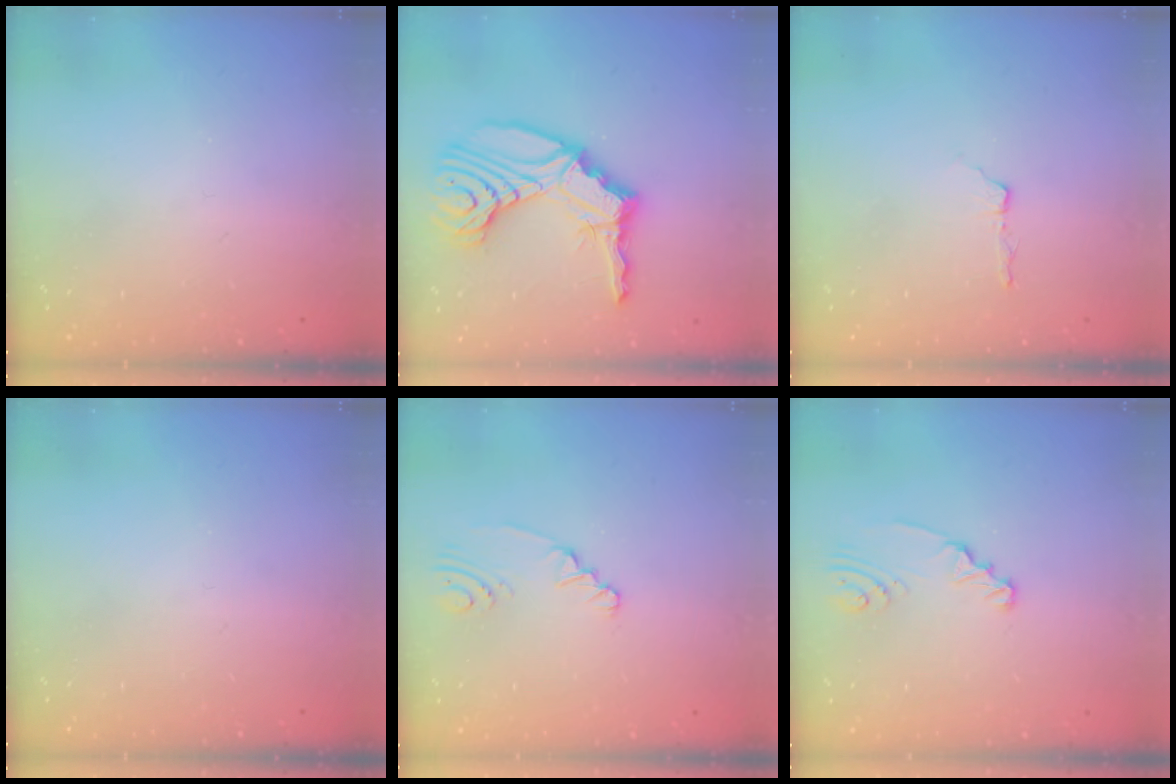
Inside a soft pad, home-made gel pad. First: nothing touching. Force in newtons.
{"total": 22.9, "press": 22.6, "slide": 3.7}
{"total": 3.9, "press": 3.9, "slide": 0.5}
{"total": 0.0}
{"total": 2.6, "press": 2.6, "slide": 0.6}
{"total": 2.5, "press": 2.5, "slide": 0.3}